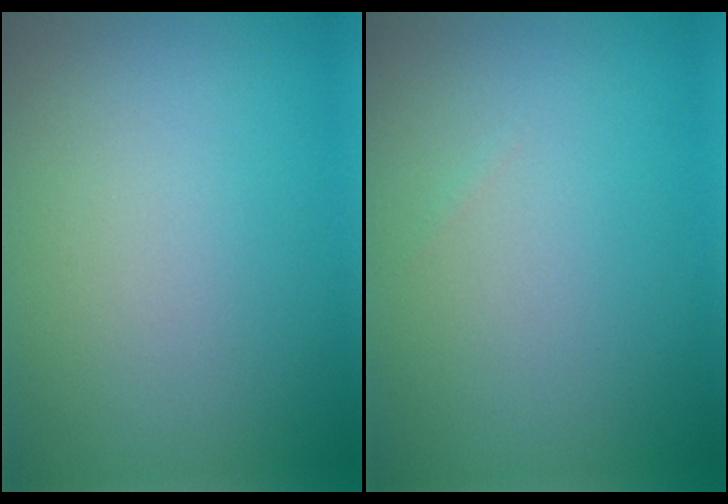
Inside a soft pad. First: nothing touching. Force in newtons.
{"total": 0.0}